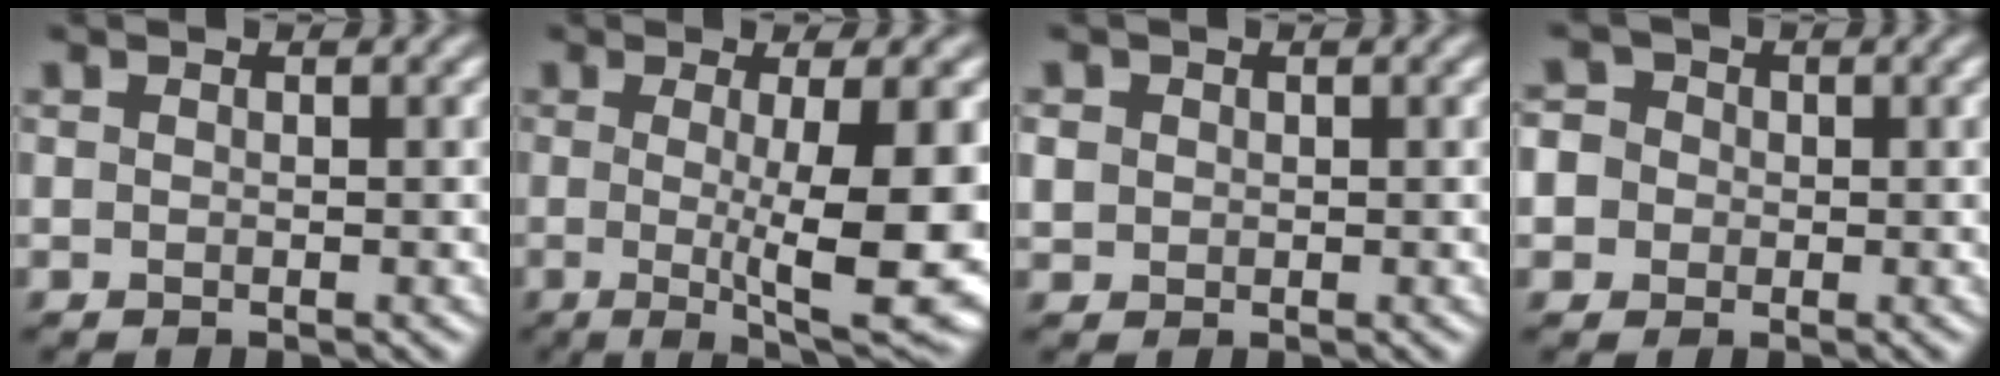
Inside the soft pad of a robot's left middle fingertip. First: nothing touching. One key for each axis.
{"total": 11.4, "fx": -0.8, "fy": 2.6, "fz": 11.0, "tx": -0.143, "ty": -0.016, "tz": -0.011}
{"total": 1.3, "fx": 0.2, "fy": 1.2, "fz": 0.3, "tx": -0.003, "ty": -0.003, "tz": 0.005}
{"total": 5.0, "fx": 0.4, "fy": 4.6, "fz": 1.9, "tx": -0.029, "ty": 0.035, "tz": -0.023}